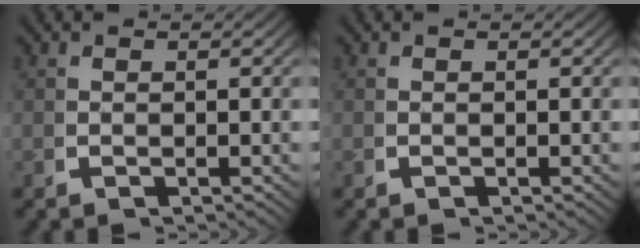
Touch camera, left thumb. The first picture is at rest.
{"total": 0.0}